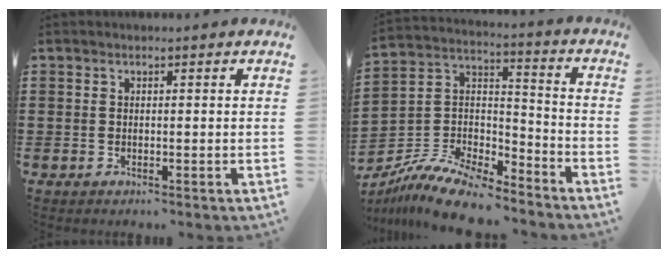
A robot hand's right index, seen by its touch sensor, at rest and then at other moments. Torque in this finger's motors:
{"motor_torque": [1.03, -1.11, -0.21, -0.21]}